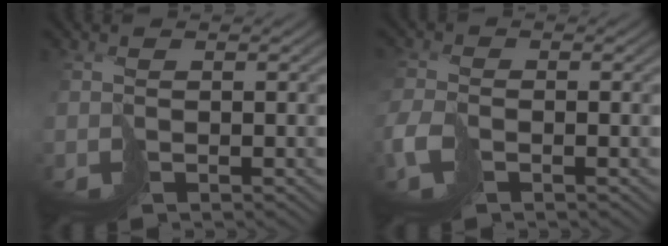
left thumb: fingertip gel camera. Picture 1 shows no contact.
{"total": 3.5, "force": [-1.5, 2.0, 2.4], "torque": [-0.064, -0.011, -0.035]}